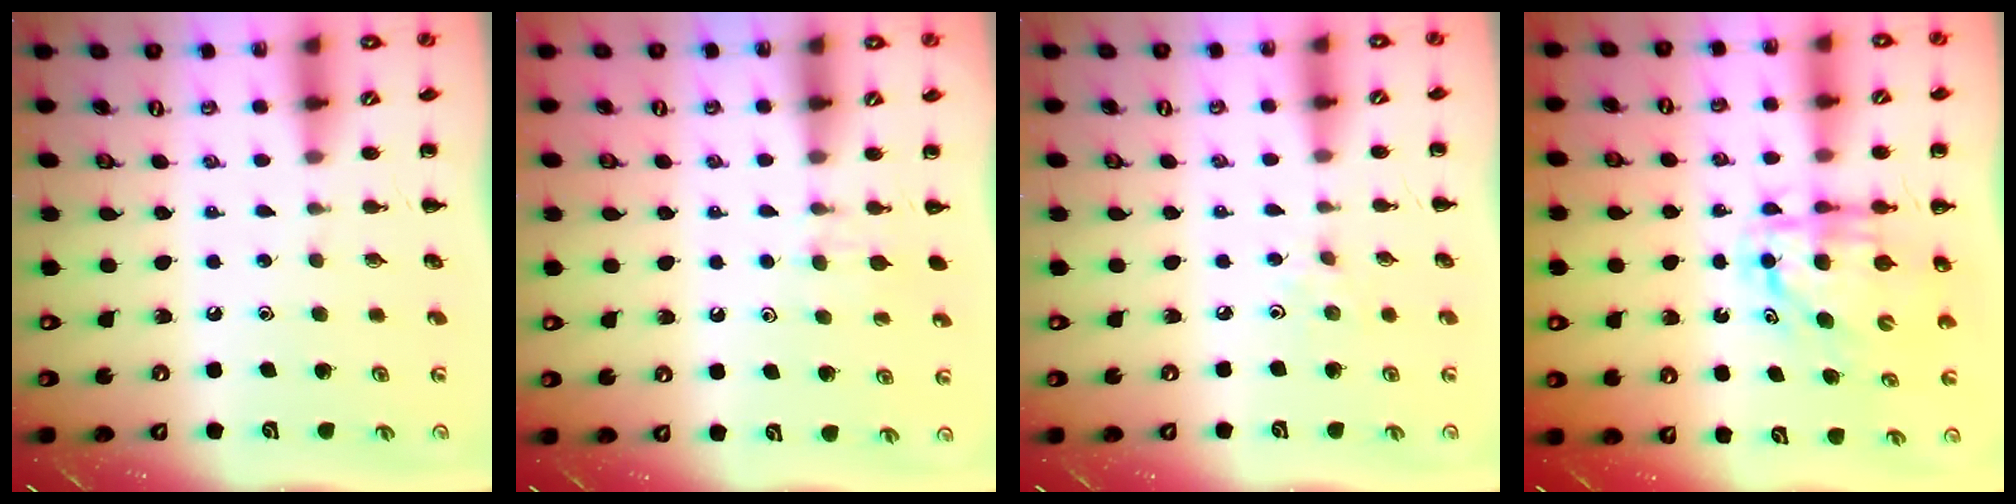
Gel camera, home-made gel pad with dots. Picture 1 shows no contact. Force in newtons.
{"total": 4.5, "press": 4.1, "slide": 1.8}
{"total": 2.7, "press": 2.5, "slide": 0.9}
{"total": 6.9, "press": 6.8, "slide": 1.3}